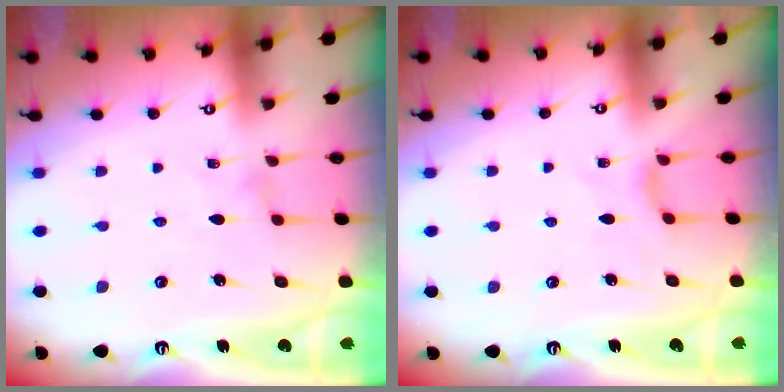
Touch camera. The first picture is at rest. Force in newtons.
{"total": 2.6, "press": 2.6, "slide": 0.4}